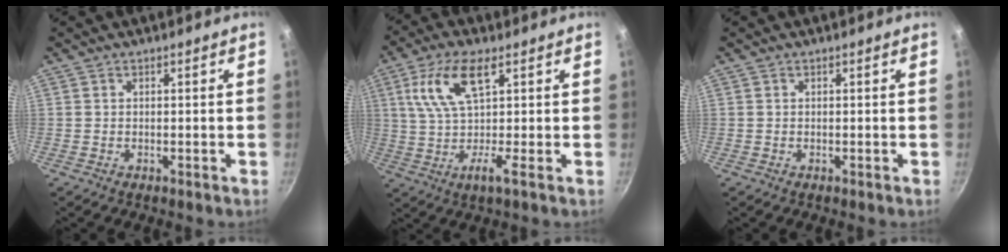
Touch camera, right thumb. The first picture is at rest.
{"total": 10.1, "force": [2.8, 2.5, 9.4], "torque": [-0.182, 0.011, 0.044]}
{"total": 0.0}